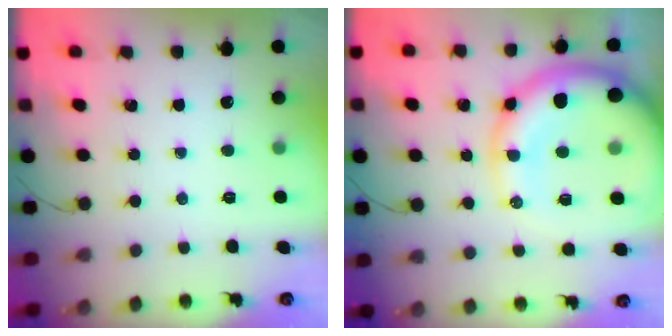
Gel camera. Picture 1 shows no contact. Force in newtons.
{"total": 19.6, "press": 19.2, "slide": 3.7}